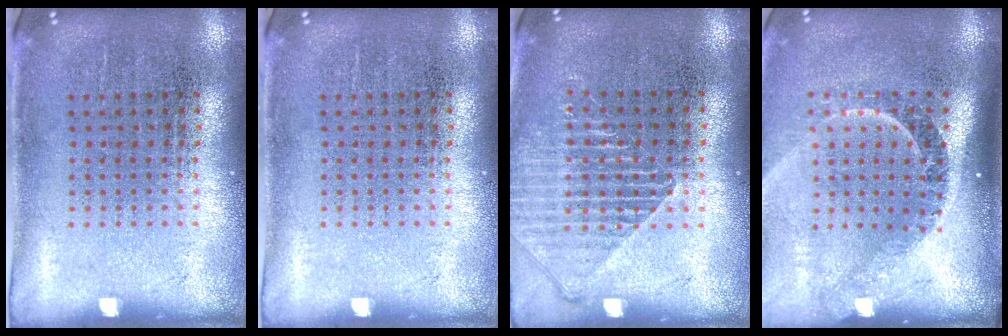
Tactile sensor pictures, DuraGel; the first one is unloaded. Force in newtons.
{"total": 0.0}
{"total": 1.3, "press": 1.3, "slide": 0.4}
{"total": 2.4, "press": 1.7, "slide": 1.7}